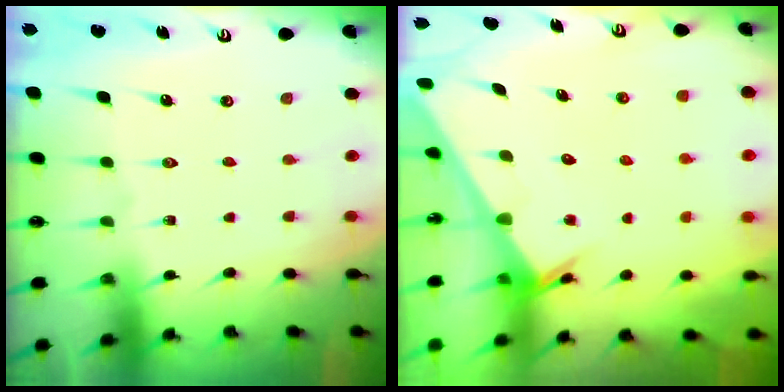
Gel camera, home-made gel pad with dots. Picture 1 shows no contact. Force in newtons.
{"total": 2.6, "press": 2.6, "slide": 0.1}